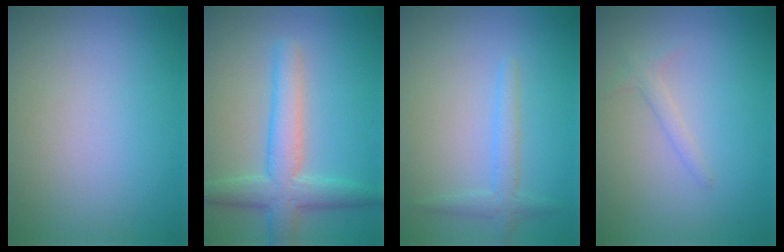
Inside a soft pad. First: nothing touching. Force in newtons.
{"total": 5.2, "press": 5.2, "slide": 0.3}
{"total": 1.9, "press": 1.9, "slide": 0.1}
{"total": 1.0, "press": 1.0, "slide": 0.0}